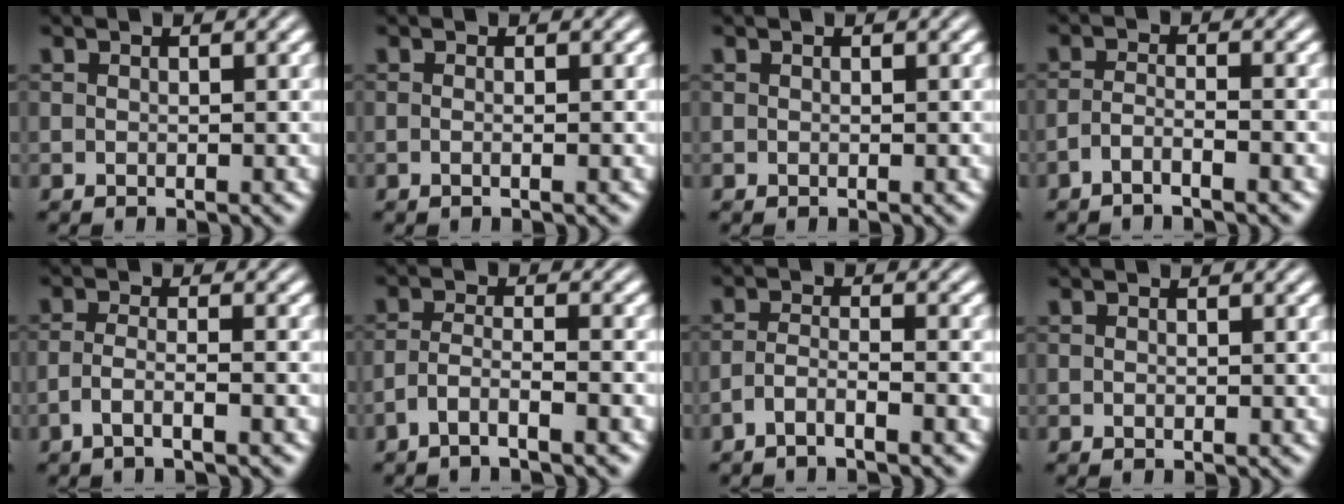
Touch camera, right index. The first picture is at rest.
{"total": 0.9, "force": [-0.6, -0.4, 0.5], "torque": [-0.013, -0.005, -0.009]}
{"total": 0.0}
{"total": 2.5, "force": [-2.2, -0.4, 1.1], "torque": [-0.018, -0.009, -0.035]}
{"total": 2.4, "force": [-1.7, -0.3, 1.7], "torque": [-0.036, -0.015, -0.024]}
{"total": 3.1, "force": [-2.5, 0.2, 1.8], "torque": [-0.032, -0.015, -0.038]}
{"total": 2.7, "force": [-2.3, -0.2, 1.4], "torque": [-0.022, -0.011, -0.036]}
{"total": 0.0}